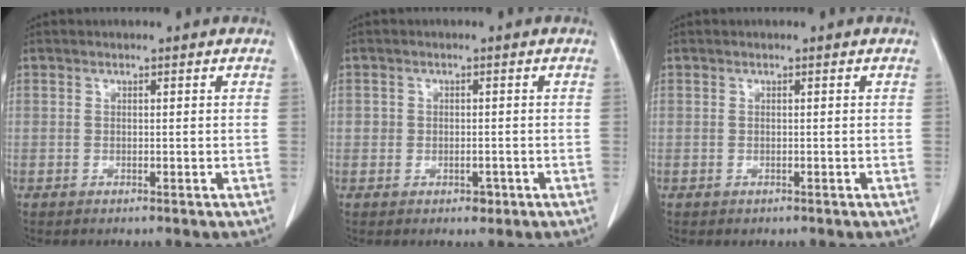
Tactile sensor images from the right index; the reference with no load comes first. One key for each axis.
{"total": 2.3, "fx": -0.7, "fy": 1.9, "fz": 1.0, "tx": -0.010, "ty": 0.004, "tz": -0.004}
{"total": 0.0}